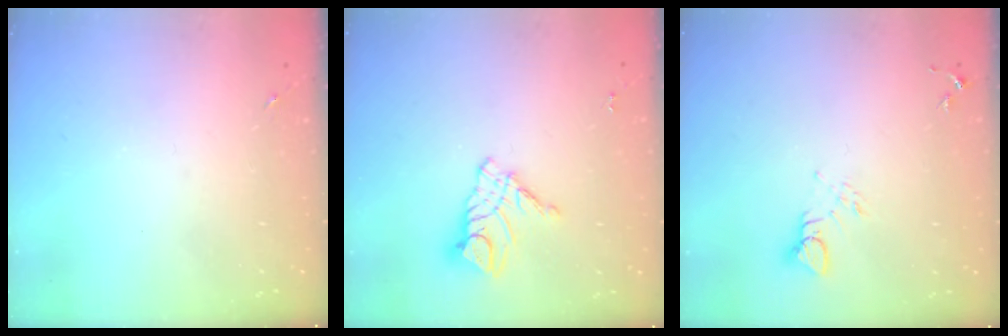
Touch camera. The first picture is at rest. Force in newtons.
{"total": 10.8, "press": 10.7, "slide": 0.7}
{"total": 4.1, "press": 4.1, "slide": 0.4}